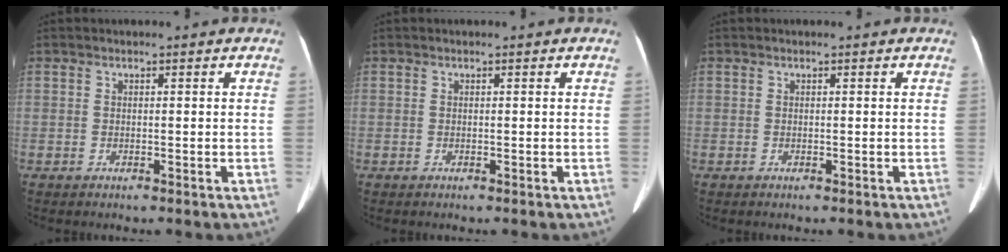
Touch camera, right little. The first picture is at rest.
{"total": 0.0}
{"total": 0.0}